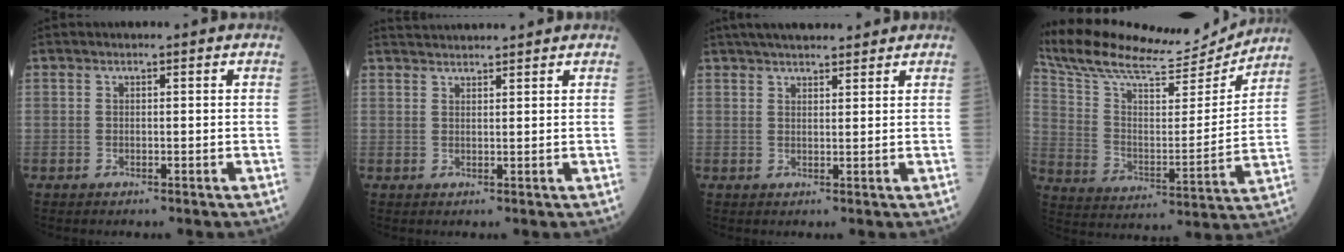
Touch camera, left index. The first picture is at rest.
{"total": 4.9, "force": [4.7, -0.3, 1.2], "torque": [-0.020, 0.033, 0.076]}
{"total": 9.1, "force": [7.9, 1.8, 4.1], "torque": [-0.058, 0.029, 0.117]}
{"total": 19.9, "force": [19.0, 2.0, 5.4], "torque": [-0.114, -0.019, 0.301]}